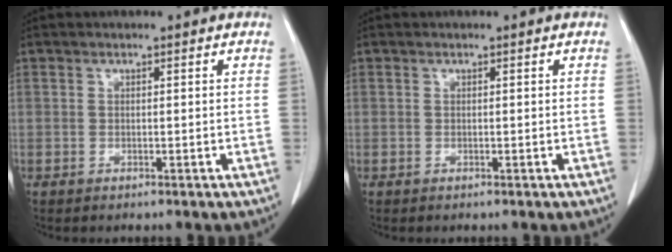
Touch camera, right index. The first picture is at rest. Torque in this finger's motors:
{"motor_torque": [0.00, 0.00, 0.00, 0.00]}